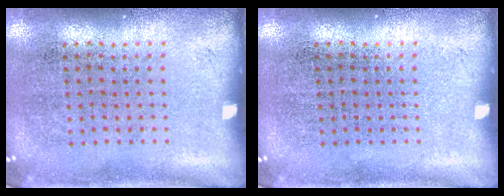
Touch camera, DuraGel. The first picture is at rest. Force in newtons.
{"total": 0.0}